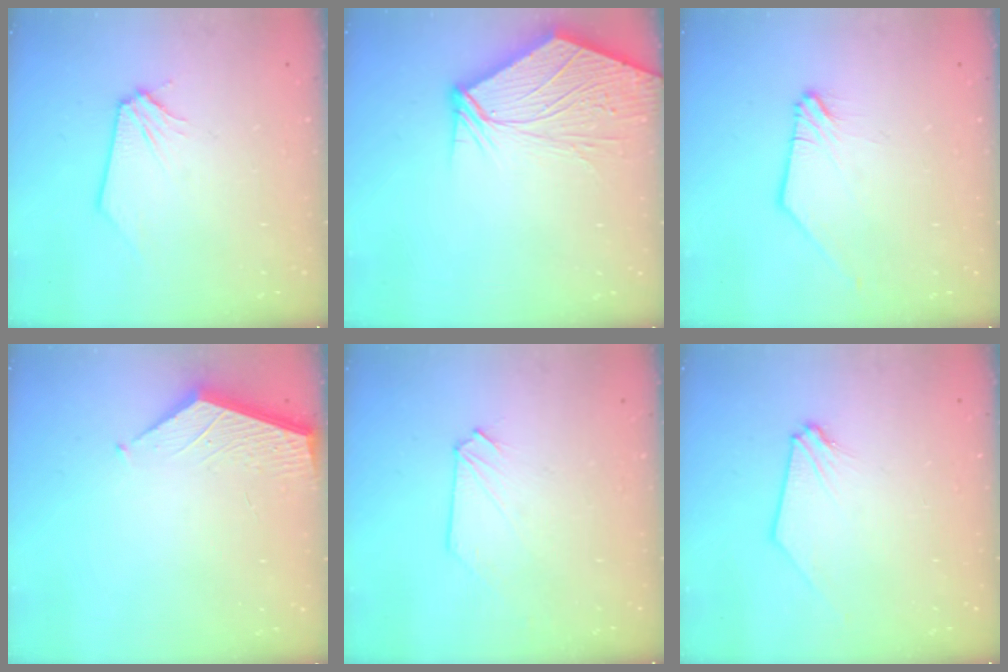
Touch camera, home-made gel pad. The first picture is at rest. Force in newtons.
{"total": 11.5, "press": 11.4, "slide": 1.6}
{"total": 1.2, "press": 1.2, "slide": 0.3}
{"total": 2.6, "press": 2.6, "slide": 0.3}
{"total": 0.0}
{"total": 0.0}